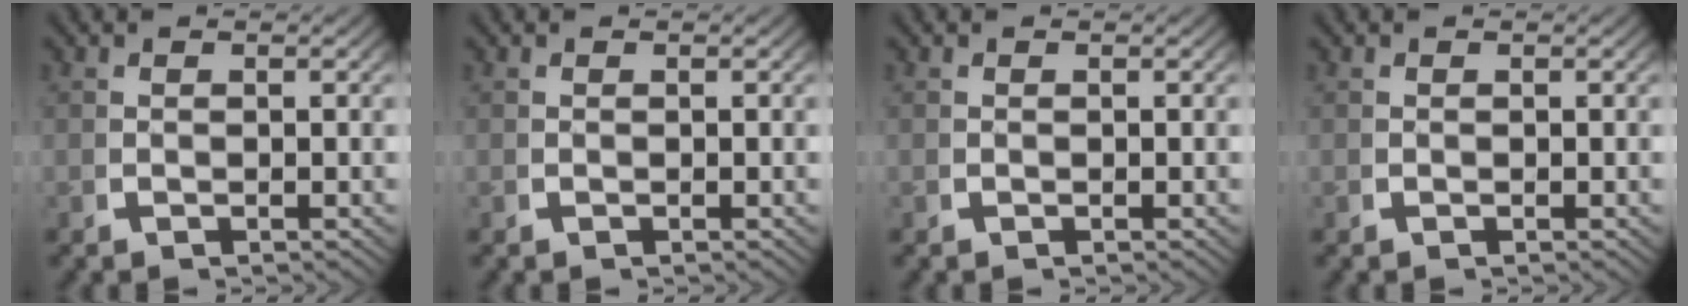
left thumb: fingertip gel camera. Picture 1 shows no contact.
{"total": 0.0}
{"total": 0.0}
{"total": 0.0}